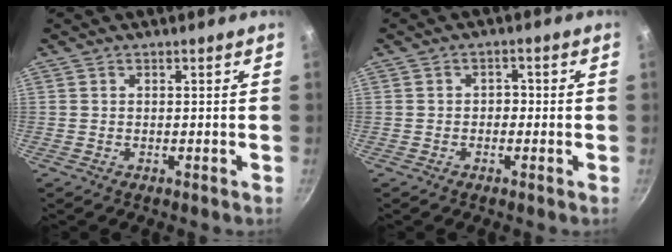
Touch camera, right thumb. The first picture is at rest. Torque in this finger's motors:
{"motor_torque": [-0.66, 0.03, 0.07, 0.48, -0.03]}